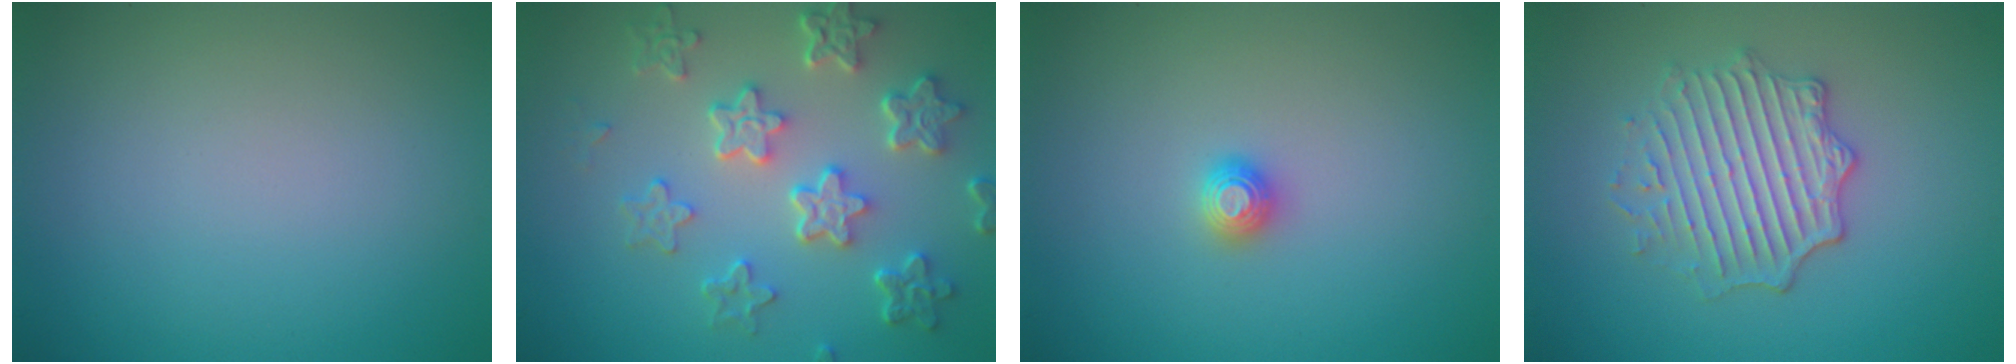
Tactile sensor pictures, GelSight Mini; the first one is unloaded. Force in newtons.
{"total": 6.1, "press": 4.7, "slide": 4.0}
{"total": 0.9, "press": 0.9, "slide": 0.0}
{"total": 4.2, "press": 3.8, "slide": 1.9}